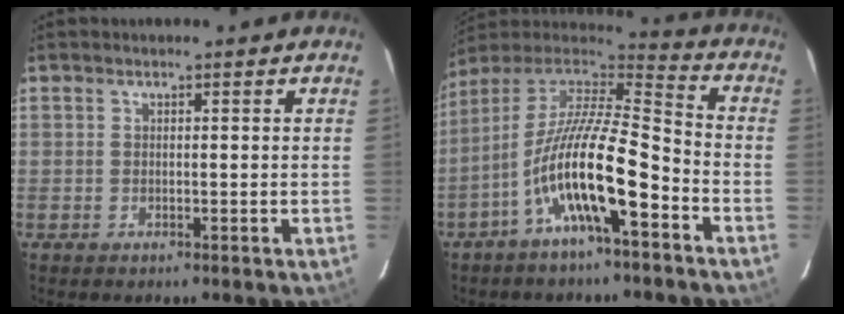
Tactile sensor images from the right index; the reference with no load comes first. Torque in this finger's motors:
{"motor_torque": [1.39, -0.75, 1.05, 0.21]}